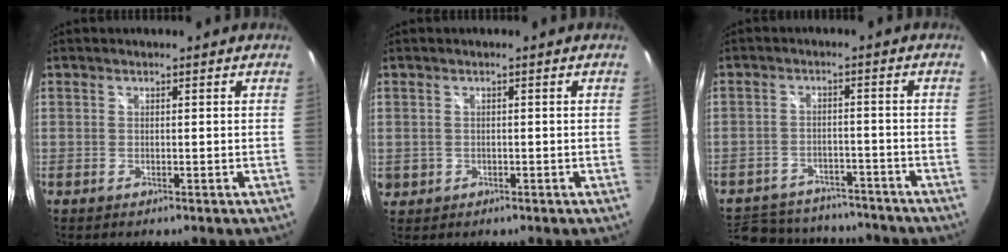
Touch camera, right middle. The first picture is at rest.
{"total": 2.6, "force": [-0.2, 2.4, 0.8], "torque": [-0.017, -0.002, 0.000]}
{"total": 19.1, "force": [-15.9, 8.2, 6.7], "torque": [-0.160, 0.017, -0.212]}